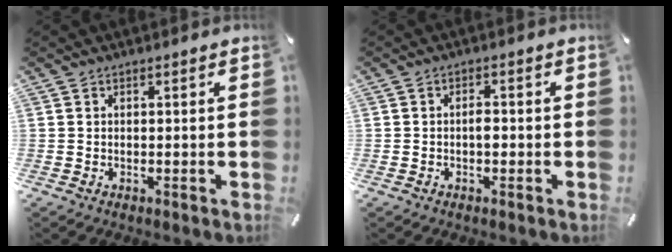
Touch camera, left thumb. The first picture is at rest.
{"total": 2.1, "force": [-0.5, 1.1, 1.7], "torque": [-0.034, 0.004, -0.010]}